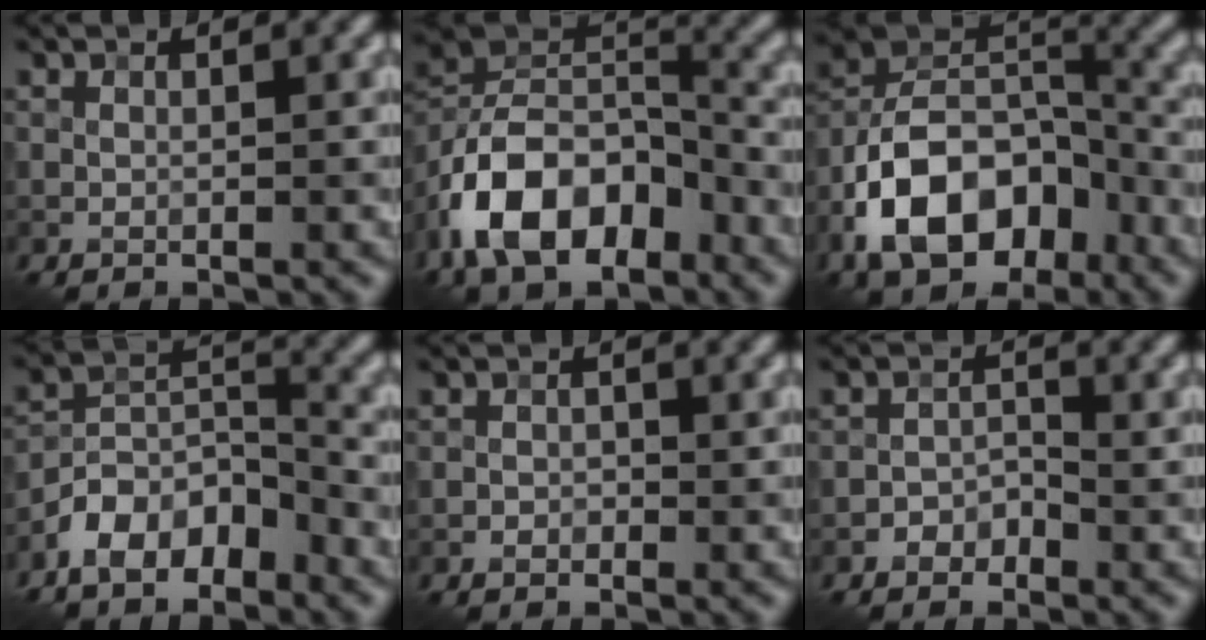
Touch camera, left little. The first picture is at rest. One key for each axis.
{"total": 11.7, "fx": -6.3, "fy": 6.4, "fz": 7.5, "tx": -0.137, "ty": 0.012, "tz": -0.129}
{"total": 12.6, "fx": -6.4, "fy": 7.5, "fz": 7.9, "tx": -0.141, "ty": 0.006, "tz": -0.123}
{"total": 5.9, "fx": -4.3, "fy": 2.7, "fz": 3.0, "tx": -0.050, "ty": 0.005, "tz": -0.089}
{"total": 0.9, "fx": -0.5, "fy": 0.7, "fz": 0.3, "tx": -0.003, "ty": -0.002, "tz": -0.011}
{"total": 1.5, "fx": -1.1, "fy": 1.0, "fz": 0.5, "tx": -0.005, "ty": 0.007, "tz": -0.020}